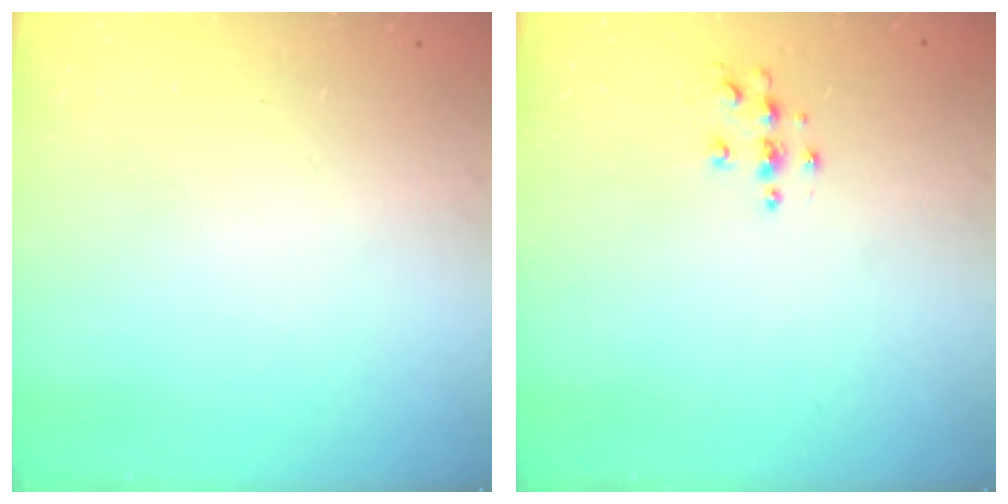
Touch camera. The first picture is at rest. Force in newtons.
{"total": 3.8, "press": 3.8, "slide": 0.3}